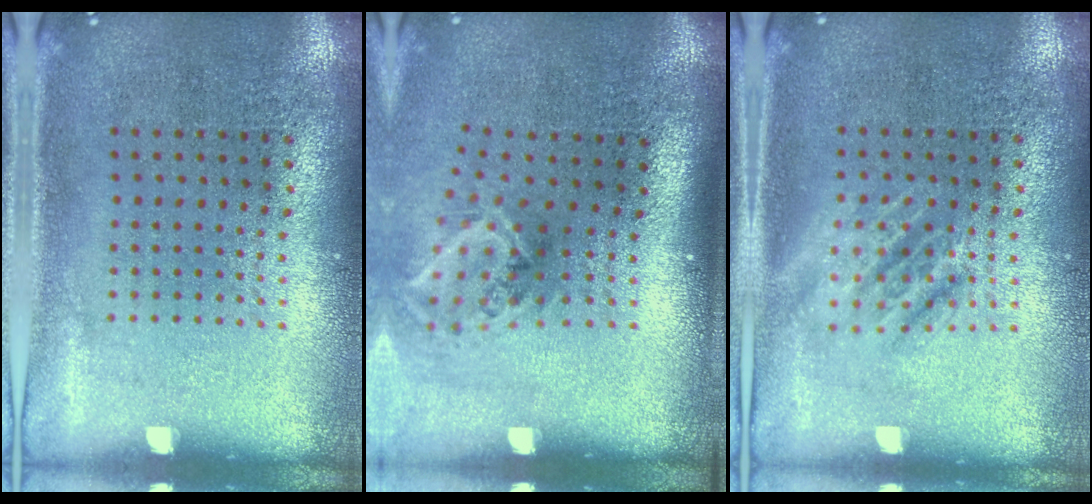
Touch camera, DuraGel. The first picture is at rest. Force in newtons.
{"total": 1.9, "press": 1.2, "slide": 1.5}
{"total": 1.1, "press": 1.1, "slide": 0.2}